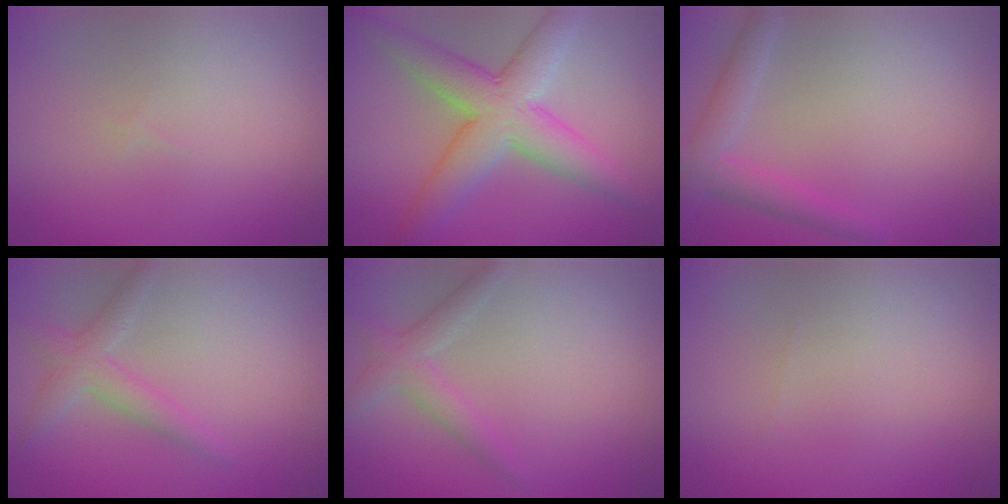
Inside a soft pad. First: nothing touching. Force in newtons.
{"total": 6.6, "press": 6.6, "slide": 0.1}
{"total": 2.7, "press": 2.7, "slide": 0.1}
{"total": 2.4, "press": 2.4, "slide": 0.2}
{"total": 2.2, "press": 2.1, "slide": 0.1}
{"total": 0.0}